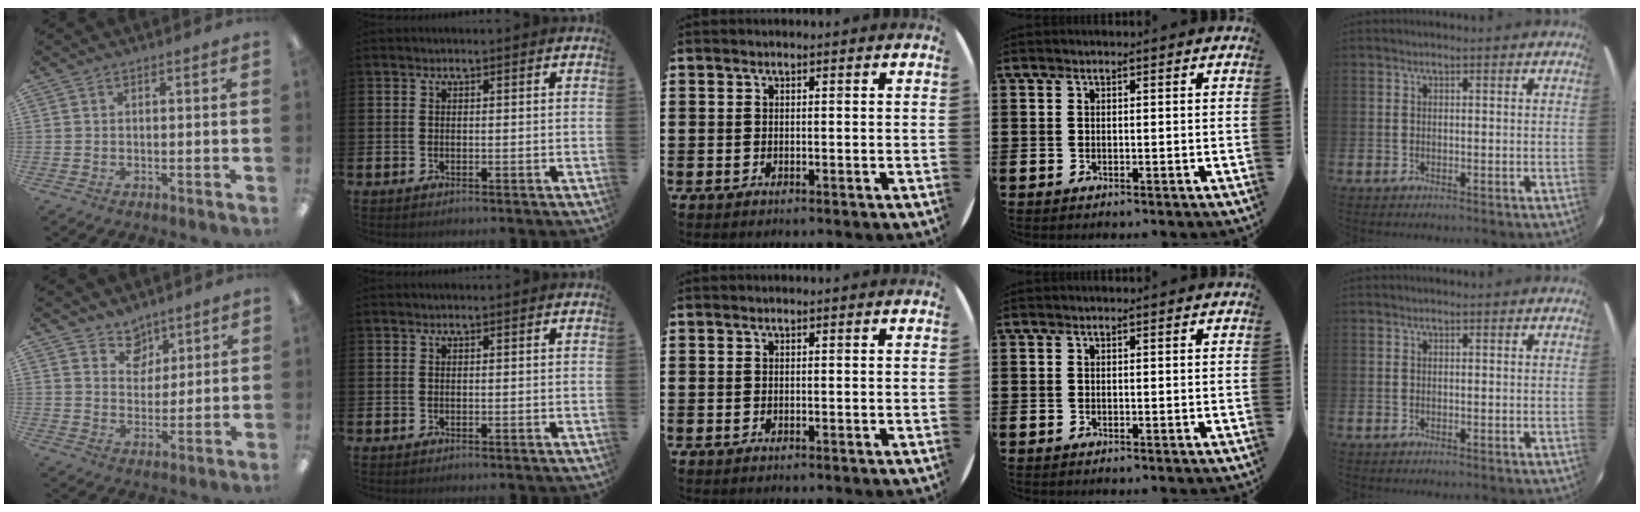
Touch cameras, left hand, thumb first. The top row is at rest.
{"thumb": {"total": 6.6, "force": [4.9, 4.4, 0.3], "torque": [-0.001, -0.035, 0.091]}}